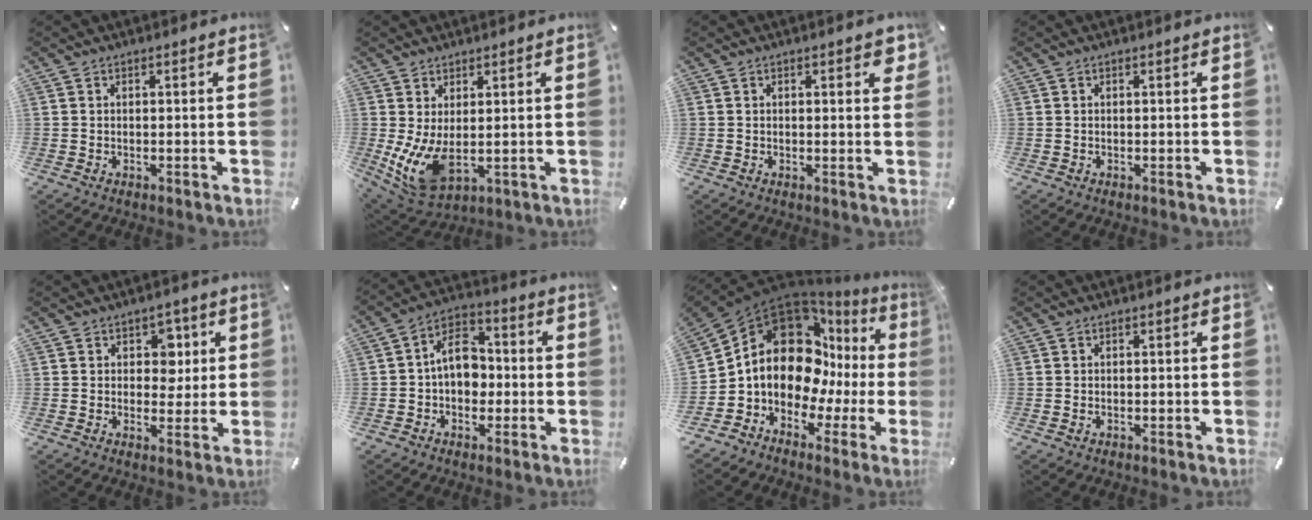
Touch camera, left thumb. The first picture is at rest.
{"total": 9.0, "force": [0.0, 4.8, 7.6], "torque": [-0.165, -0.021, 0.006]}
{"total": 2.1, "force": [1.0, 0.8, 1.6], "torque": [-0.019, -0.002, 0.013]}
{"total": 0.0}
{"total": 5.9, "force": [1.5, 4.8, 3.0], "torque": [-0.024, -0.005, 0.017]}
{"total": 10.1, "force": [-0.4, 7.6, 6.6], "torque": [-0.120, 0.016, -0.005]}
{"total": 16.1, "force": [3.7, 12.1, 9.9], "torque": [-0.174, -0.056, 0.058]}
{"total": 0.5, "force": [-0.1, 0.3, 0.4], "torque": [-0.007, 0.000, -0.003]}